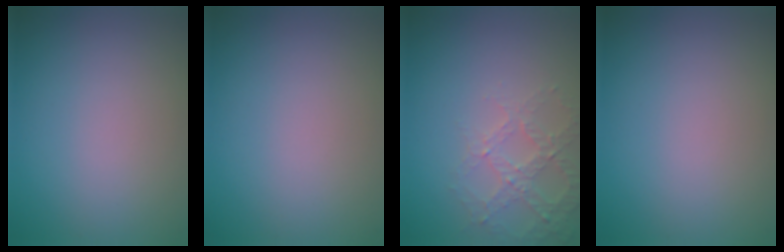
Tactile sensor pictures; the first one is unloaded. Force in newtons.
{"total": 0.0}
{"total": 2.8, "press": 2.7, "slide": 0.8}
{"total": 0.0}